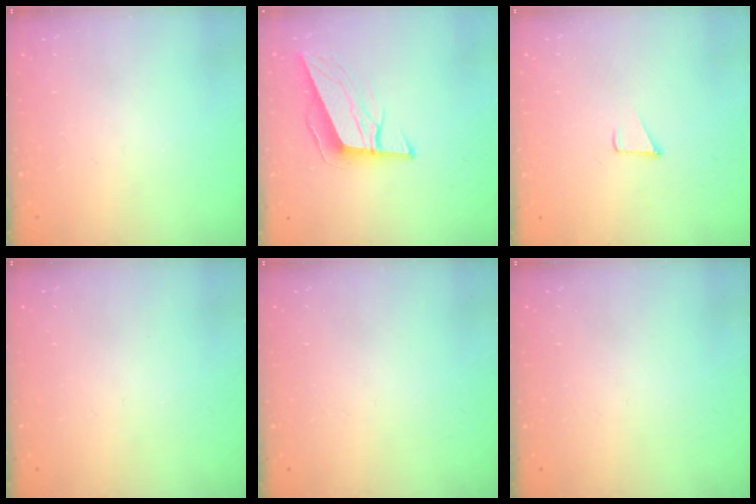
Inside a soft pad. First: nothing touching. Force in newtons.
{"total": 9.9, "press": 9.5, "slide": 2.7}
{"total": 2.4, "press": 2.4, "slide": 0.2}
{"total": 0.0}
{"total": 0.0}
{"total": 0.0}